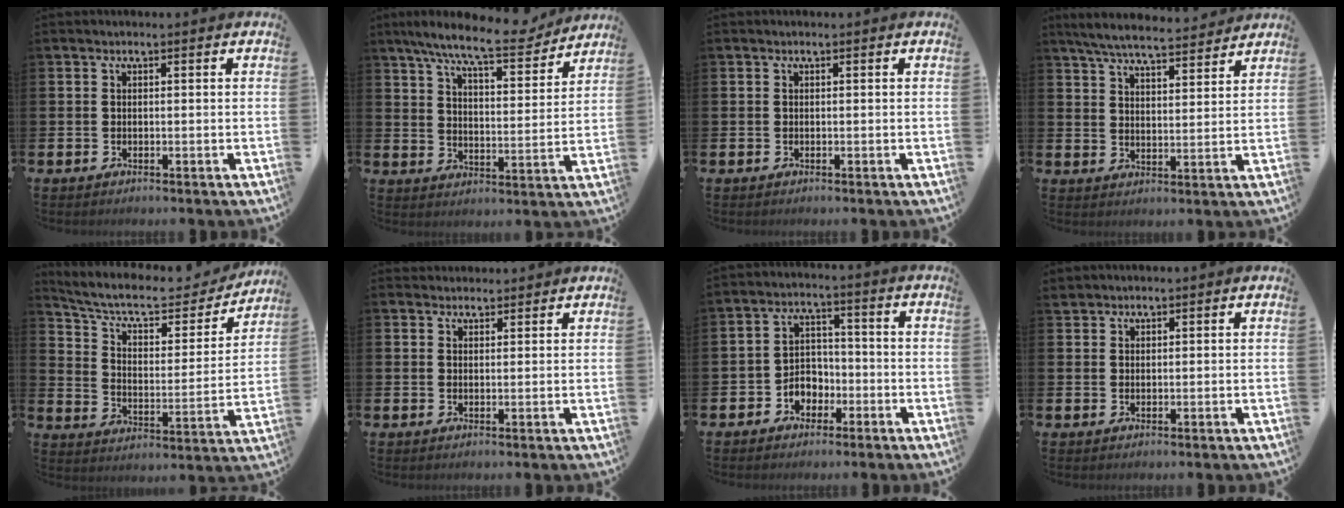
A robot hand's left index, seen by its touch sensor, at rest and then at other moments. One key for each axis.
{"total": 9.7, "fx": 8.6, "fy": 1.2, "fz": 4.4, "tx": -0.098, "ty": -0.050, "tz": 0.147}
{"total": 0.0}
{"total": 6.4, "fx": 6.1, "fy": 0.7, "fz": 1.8, "tx": -0.052, "ty": -0.035, "tz": 0.107}
{"total": 9.1, "fx": 7.6, "fy": 3.2, "fz": 3.8, "tx": -0.100, "ty": -0.051, "tz": 0.125}
{"total": 2.1, "fx": 2.0, "fy": 0.6, "fz": -0.2, "tx": 0.008, "ty": -0.009, "tz": 0.036}
{"total": 3.6, "fx": -1.9, "fy": 2.9, "fz": 1.1, "tx": -0.032, "ty": 0.004, "tz": -0.044}
{"total": 1.5, "fx": 1.4, "fy": 0.5, "fz": -0.2, "tx": 0.010, "ty": 0.000, "tz": 0.025}